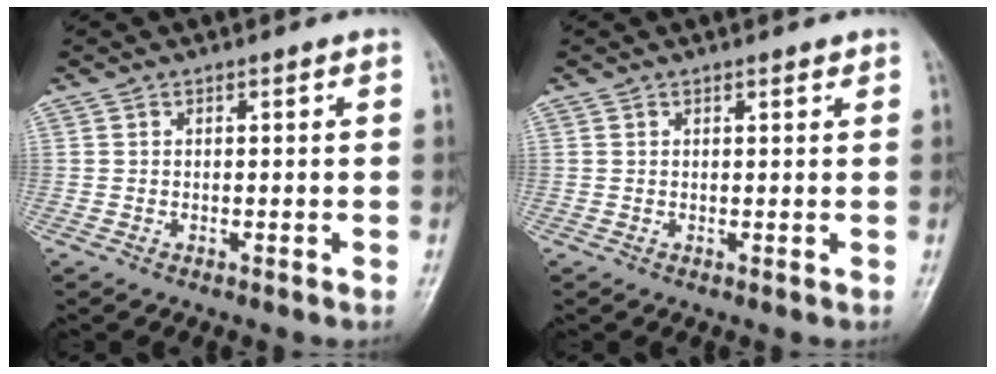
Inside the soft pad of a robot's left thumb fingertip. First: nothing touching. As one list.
[{"total": 1.0, "force": [0.8, 0.3, 0.6], "torque": [-0.010, -0.004, 0.011]}]